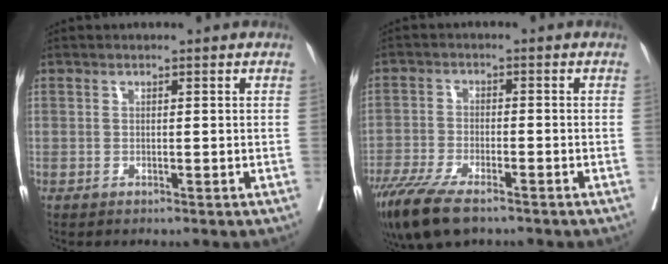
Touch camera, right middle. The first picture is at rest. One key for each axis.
{"total": 10.6, "fx": -7.7, "fy": 2.9, "fz": 6.7, "tx": -0.117, "ty": -0.023, "tz": -0.130}